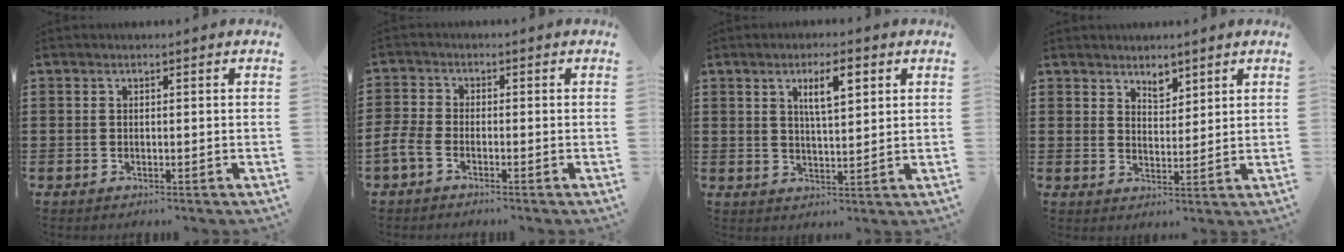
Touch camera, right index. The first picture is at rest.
{"total": 2.7, "force": [-1.9, 1.0, 1.5], "torque": [-0.049, -0.002, -0.043]}
{"total": 5.4, "force": [2.3, 1.4, 4.7], "torque": [-0.092, 0.004, 0.035]}
{"total": 3.0, "force": [2.5, 1.5, 0.7], "torque": [-0.022, 0.004, 0.047]}